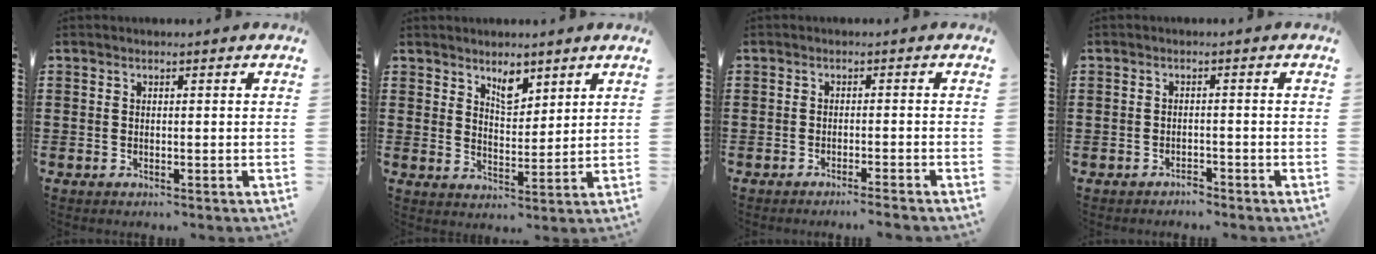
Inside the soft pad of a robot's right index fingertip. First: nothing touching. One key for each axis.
{"total": 4.2, "fx": 3.2, "fy": 1.9, "fz": 1.9, "tx": -0.029, "ty": -0.001, "tz": 0.055}
{"total": 1.6, "fx": -1.4, "fy": -0.4, "fz": 0.7, "tx": -0.011, "ty": 0.001, "tz": -0.027}
{"total": 1.7, "fx": -1.7, "fy": 0.2, "fz": -0.2, "tx": -0.002, "ty": 0.006, "tz": -0.040}